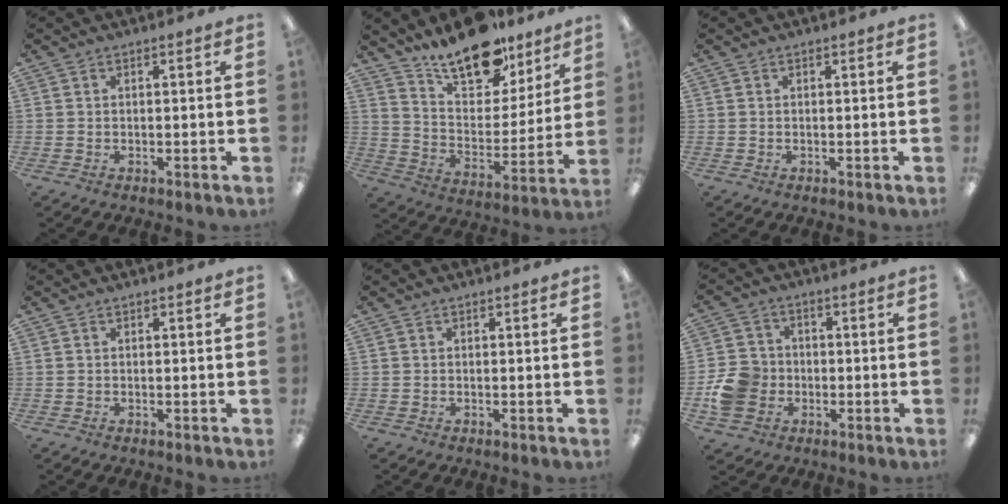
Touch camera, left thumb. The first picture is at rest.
{"total": 18.0, "force": [14.2, 7.9, 7.7], "torque": [-0.130, -0.097, 0.251]}
{"total": 0.0}
{"total": 0.0}
{"total": 0.0}
{"total": 9.0, "force": [-1.8, 8.0, 3.7], "torque": [-0.073, 0.021, -0.031]}